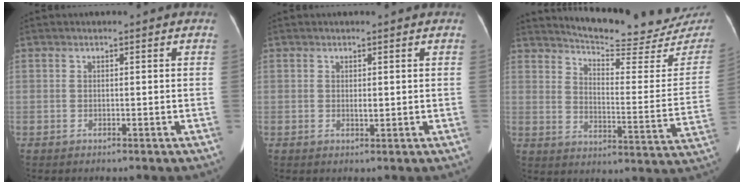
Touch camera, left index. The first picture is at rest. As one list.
[{"total": 1.1, "force": [0.5, 0.4, 0.9], "torque": [-0.014, -0.001, 0.006]}, {"total": 22.6, "force": [21.4, 3.2, 6.4], "torque": [-0.086, -0.090, 0.259]}]